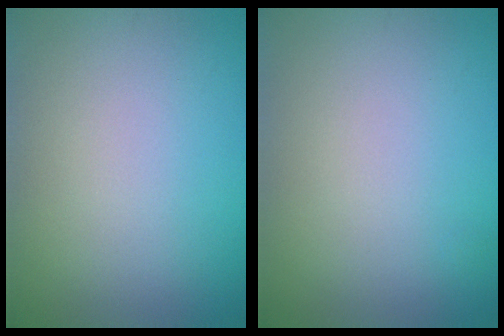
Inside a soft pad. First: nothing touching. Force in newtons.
{"total": 0.0}